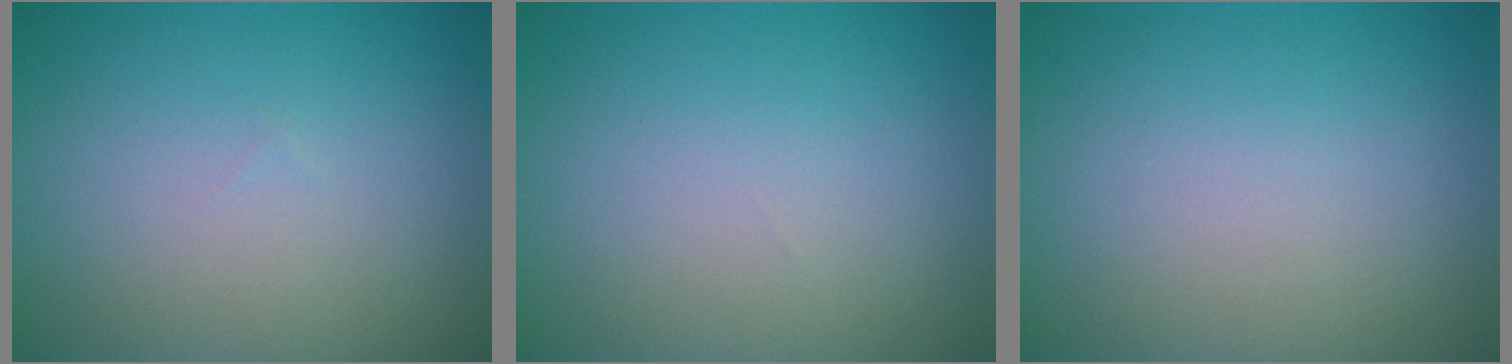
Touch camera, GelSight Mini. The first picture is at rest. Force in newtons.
{"total": 0.0}
{"total": 0.0}